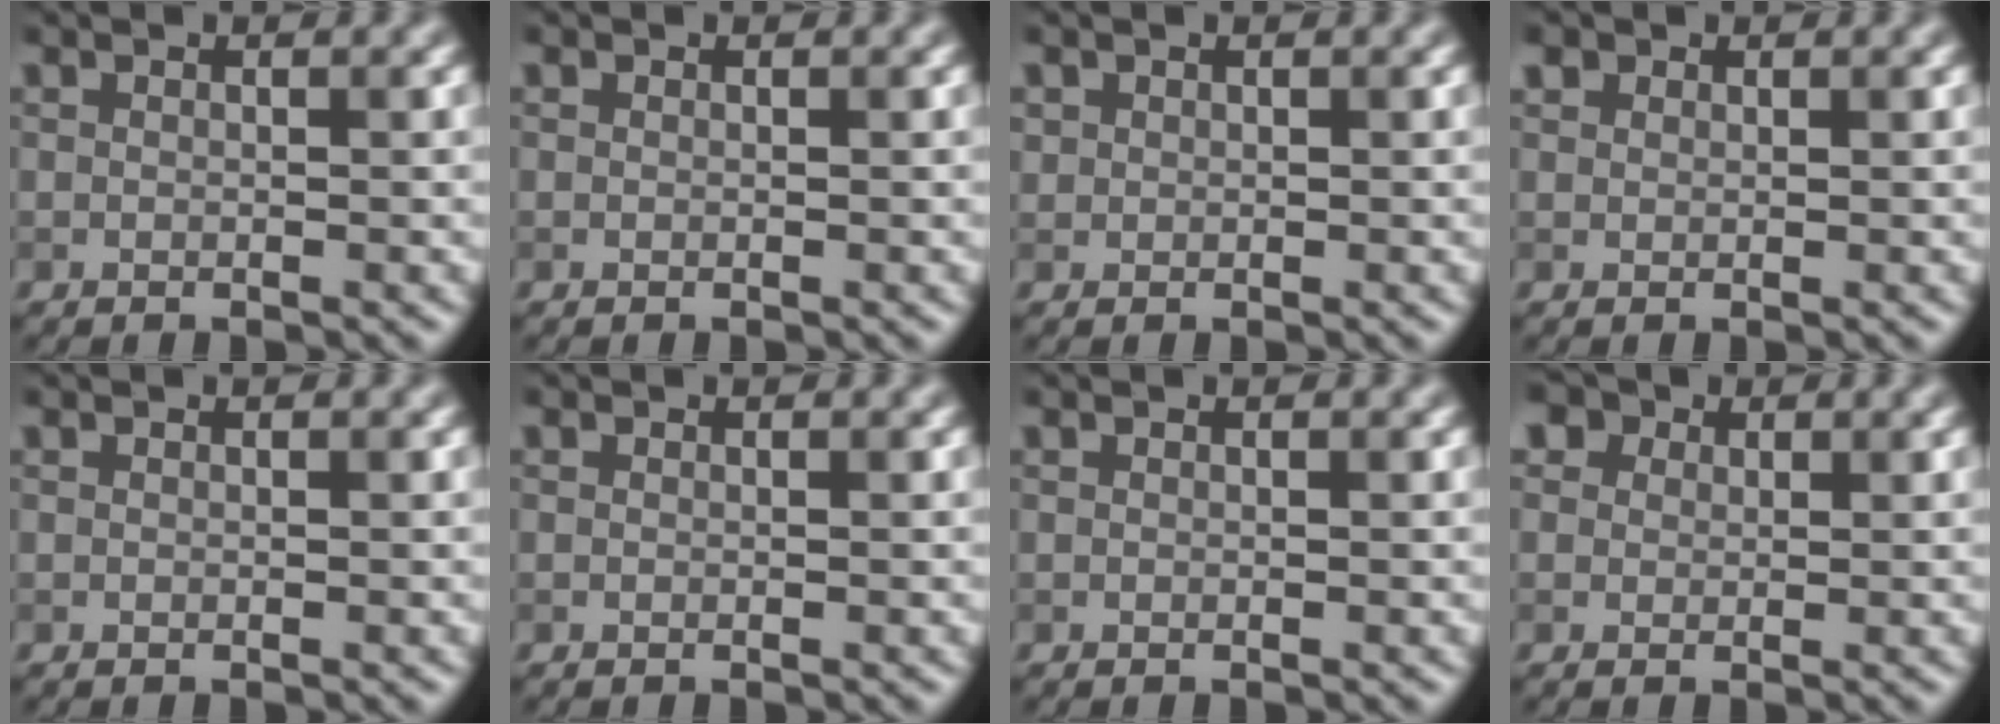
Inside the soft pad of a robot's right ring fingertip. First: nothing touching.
{"total": 0.0}
{"total": 0.6, "force": [0.2, 0.5, 0.0], "torque": [0.006, -0.003, 0.007]}
{"total": 1.0, "force": [0.7, 0.6, 0.2], "torque": [-0.002, 0.000, 0.009]}
{"total": 0.0}
{"total": 0.0}
{"total": 0.0}
{"total": 4.8, "force": [2.8, 3.2, 2.2], "torque": [-0.043, 0.018, 0.021]}